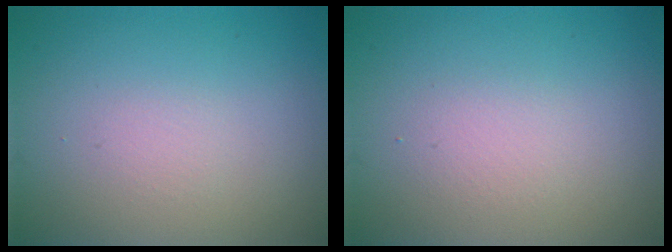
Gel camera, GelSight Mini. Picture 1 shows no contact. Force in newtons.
{"total": 1.4, "press": 1.4, "slide": 0.0}